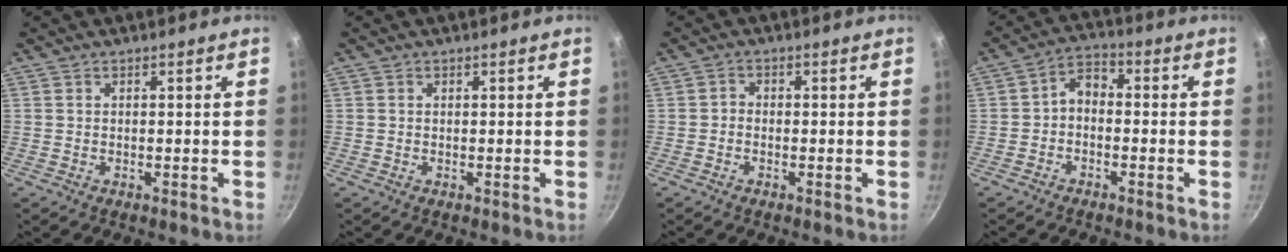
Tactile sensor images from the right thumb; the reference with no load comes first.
{"total": 0.0}
{"total": 1.4, "force": [-0.7, 1.1, 0.6], "torque": [-0.008, 0.008, -0.018]}
{"total": 4.5, "force": [-1.2, 3.0, 3.0], "torque": [-0.048, 0.030, -0.030]}